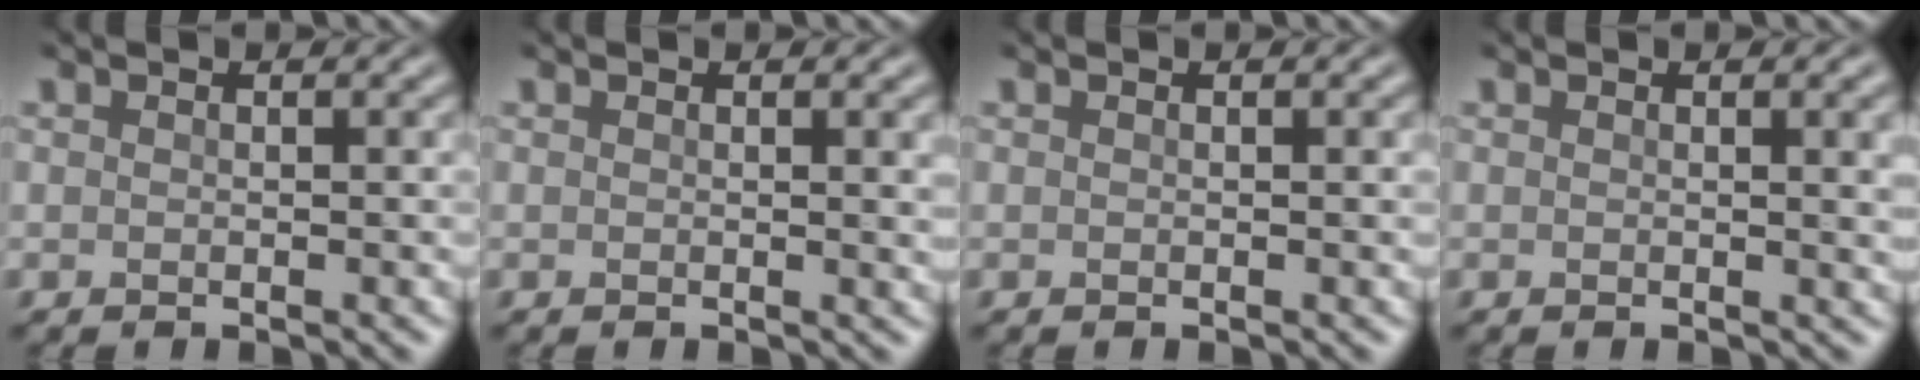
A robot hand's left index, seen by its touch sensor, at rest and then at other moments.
{"total": 1.8, "force": [0.5, 0.6, 1.7], "torque": [-0.013, 0.002, 0.004]}
{"total": 0.5, "force": [0.1, 0.1, 0.5], "torque": [-0.004, 0.003, 0.000]}
{"total": 2.7, "force": [0.6, 0.9, 2.5], "torque": [-0.020, 0.004, 0.006]}